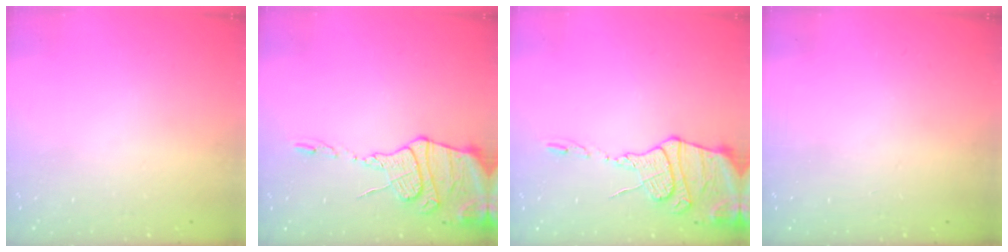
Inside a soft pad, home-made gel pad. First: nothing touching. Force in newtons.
{"total": 14.4, "press": 14.4, "slide": 1.4}
{"total": 14.4, "press": 14.4, "slide": 1.4}
{"total": 0.0}